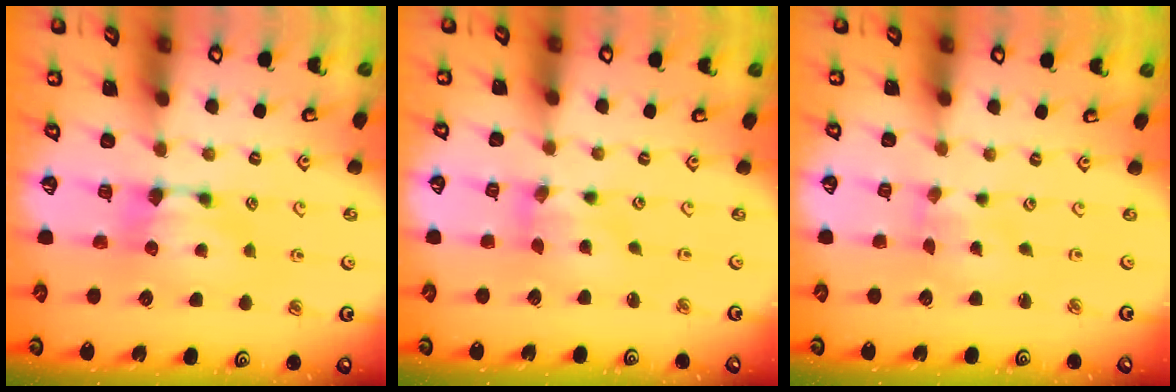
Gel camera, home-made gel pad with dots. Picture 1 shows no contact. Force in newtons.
{"total": 2.3, "press": 2.0, "slide": 1.2}
{"total": 3.3, "press": 3.1, "slide": 1.0}